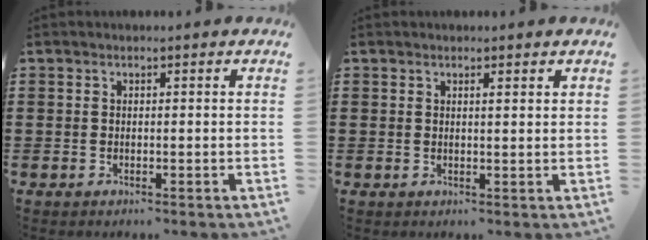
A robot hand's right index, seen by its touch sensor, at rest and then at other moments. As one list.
[{"total": 1.0, "force": [0.6, 0.0, 0.8], "torque": [-0.017, -0.001, 0.010]}]